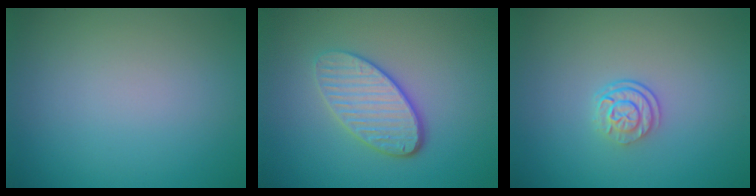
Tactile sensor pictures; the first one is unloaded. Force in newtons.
{"total": 4.0, "press": 3.3, "slide": 2.4}
{"total": 2.5, "press": 1.8, "slide": 1.8}